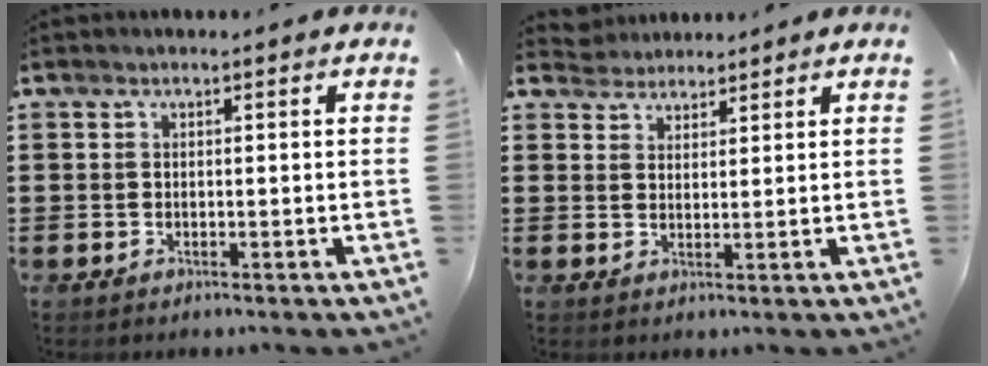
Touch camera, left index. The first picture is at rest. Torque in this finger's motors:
{"motor_torque": [-0.04, 0.00, -0.04, -0.03]}